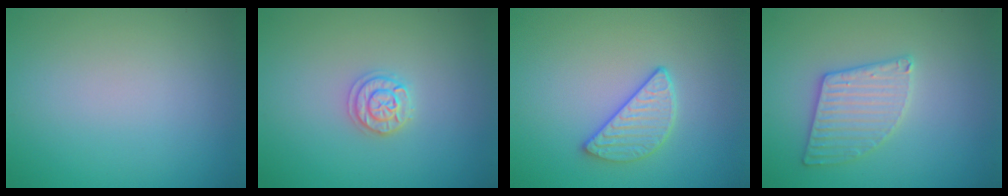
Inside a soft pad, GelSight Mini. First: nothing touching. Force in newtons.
{"total": 1.9, "press": 1.8, "slide": 0.3}
{"total": 2.9, "press": 2.6, "slide": 1.3}
{"total": 3.4, "press": 3.4, "slide": 0.5}